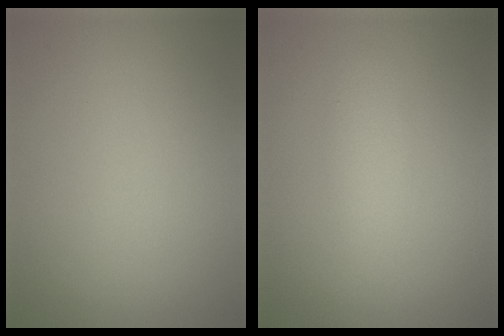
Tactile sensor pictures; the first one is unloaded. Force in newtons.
{"total": 1.6, "press": 1.6, "slide": 0.1}